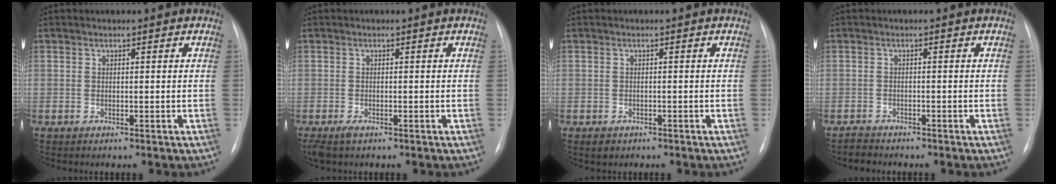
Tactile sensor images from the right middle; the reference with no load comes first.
{"total": 2.6, "force": [-1.7, 1.1, 1.7], "torque": [-0.039, -0.008, -0.025]}
{"total": 1.6, "force": [-1.0, 1.1, 0.5], "torque": [-0.013, -0.001, -0.008]}
{"total": 1.7, "force": [-1.6, 0.5, 0.0], "torque": [-0.010, -0.007, -0.027]}